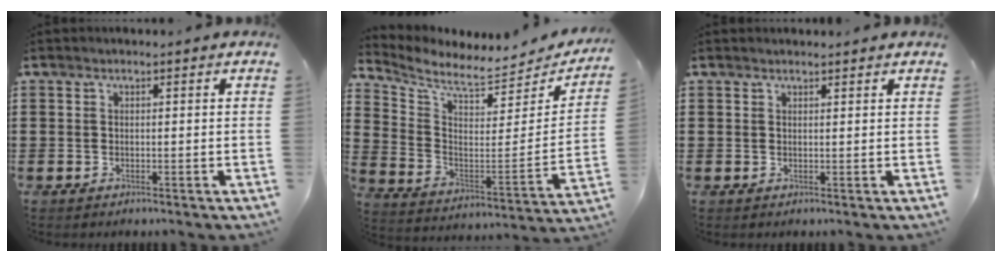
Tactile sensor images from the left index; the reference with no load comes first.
{"total": 6.0, "force": [5.5, 0.7, 2.3], "torque": [-0.074, -0.059, 0.090]}
{"total": 0.9, "force": [0.8, 0.1, 0.2], "torque": [-0.006, -0.001, 0.017]}